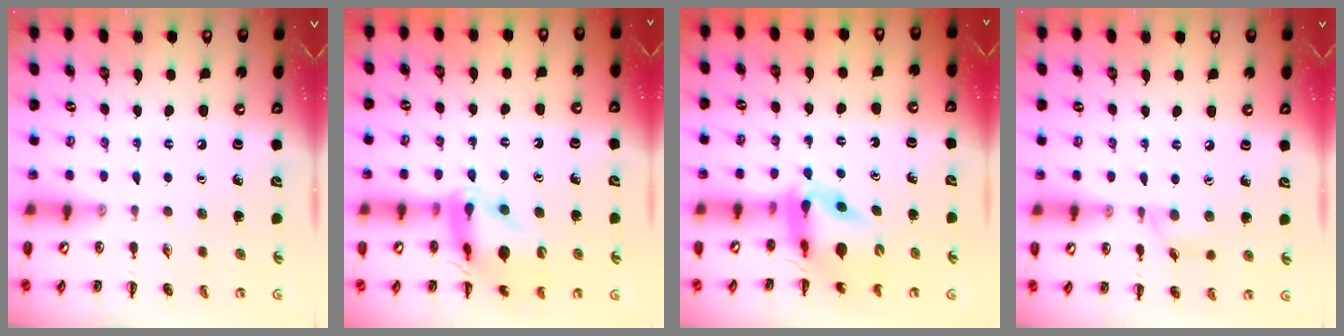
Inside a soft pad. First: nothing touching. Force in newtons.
{"total": 14.2, "press": 13.9, "slide": 2.7}
{"total": 9.3, "press": 8.9, "slide": 2.8}
{"total": 6.9, "press": 6.5, "slide": 2.3}